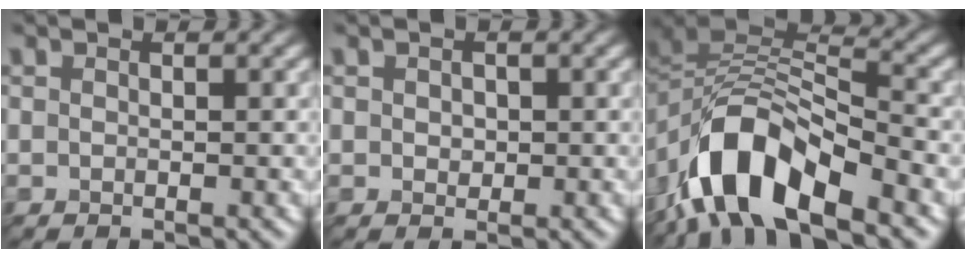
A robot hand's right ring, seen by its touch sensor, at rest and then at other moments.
{"total": 1.2, "force": [-0.5, -0.6, -0.9], "torque": [-0.016, -0.002, 0.017]}
{"total": 9.1, "force": [-6.1, 3.8, 5.5], "torque": [-0.128, 0.011, -0.094]}